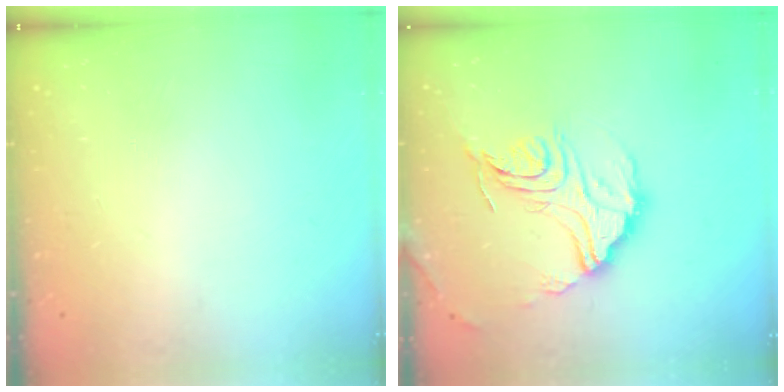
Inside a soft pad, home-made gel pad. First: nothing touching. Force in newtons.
{"total": 19.3, "press": 19.2, "slide": 1.9}